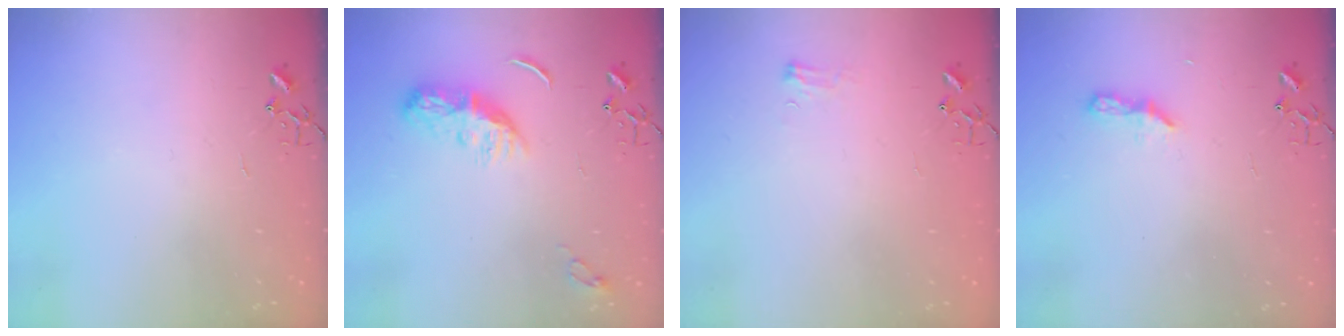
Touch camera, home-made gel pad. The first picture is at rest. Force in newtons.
{"total": 8.7, "press": 8.7, "slide": 0.3}
{"total": 5.5, "press": 5.5, "slide": 0.7}
{"total": 5.9, "press": 5.8, "slide": 0.7}